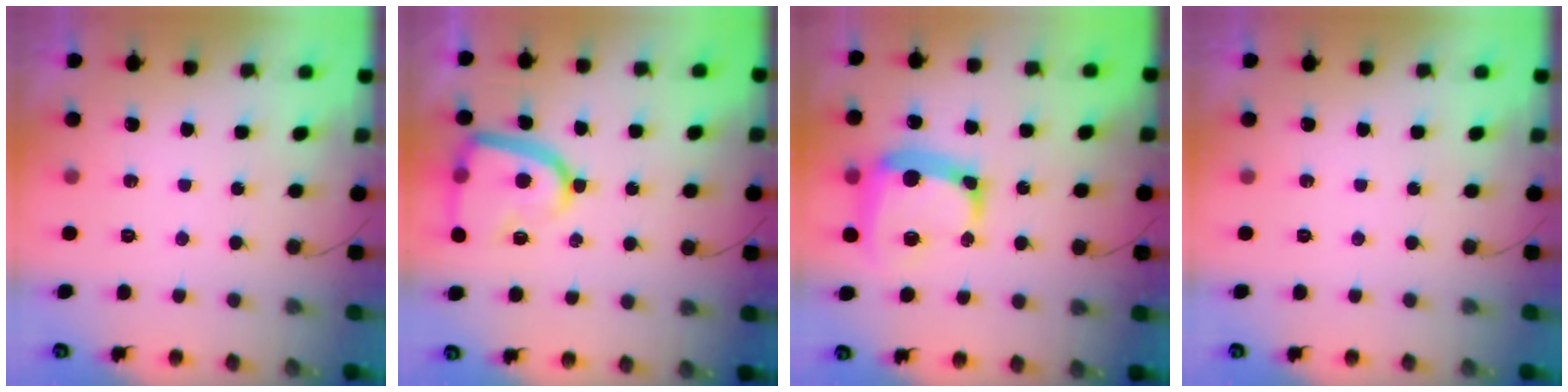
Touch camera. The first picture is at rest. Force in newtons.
{"total": 15.1, "press": 15.0, "slide": 1.6}
{"total": 14.7, "press": 14.5, "slide": 2.8}
{"total": 0.0}